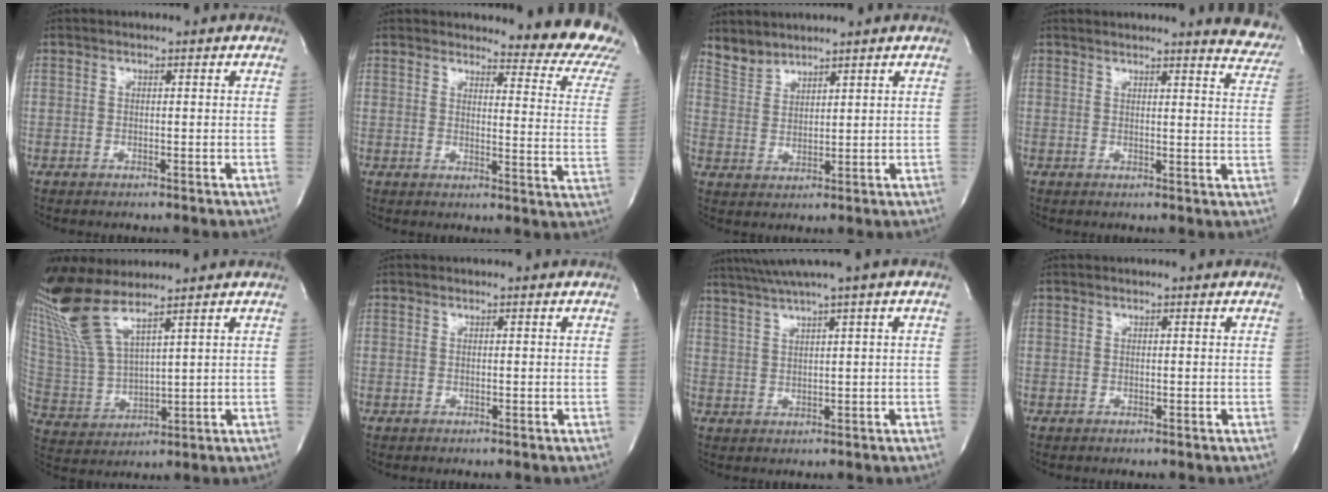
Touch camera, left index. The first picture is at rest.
{"total": 14.5, "force": [13.8, 1.7, 4.0], "torque": [-0.024, -0.098, 0.131]}
{"total": 4.2, "force": [4.0, 1.1, 0.0], "torque": [-0.005, 0.011, 0.089]}
{"total": 10.1, "force": [9.8, 1.0, 2.6], "torque": [-0.009, -0.041, 0.085]}
{"total": 12.9, "force": [9.6, 2.8, 8.2], "torque": [-0.194, 0.001, 0.200]}
{"total": 0.0}
{"total": 5.6, "force": [4.0, -1.4, 3.6], "torque": [-0.077, 0.016, 0.079]}
{"total": 0.0}